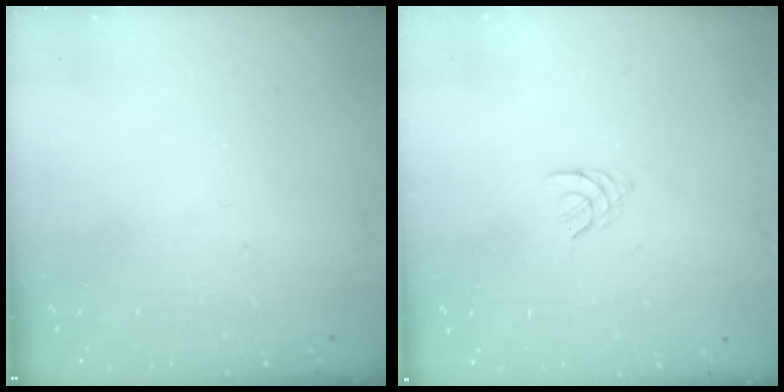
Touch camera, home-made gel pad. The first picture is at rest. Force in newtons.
{"total": 2.1, "press": 2.0, "slide": 0.4}